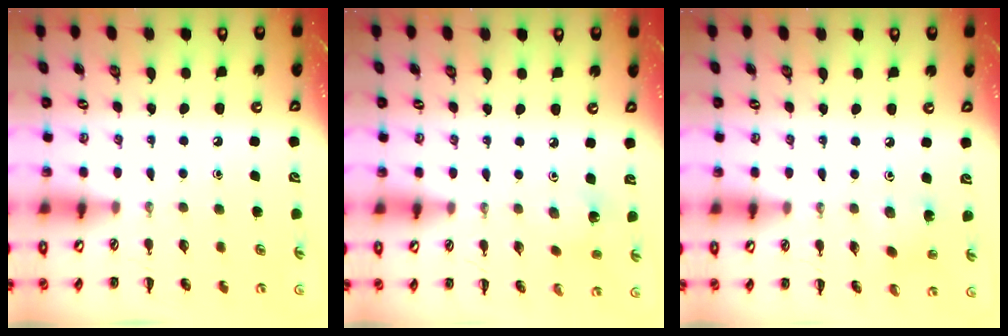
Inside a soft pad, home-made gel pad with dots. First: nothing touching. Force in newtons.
{"total": 1.5, "press": 1.4, "slide": 0.5}
{"total": 1.6, "press": 1.5, "slide": 0.5}